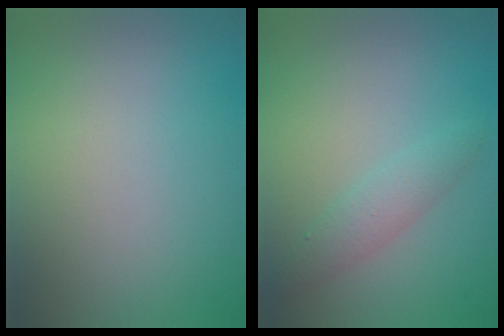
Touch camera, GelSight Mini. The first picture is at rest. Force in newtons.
{"total": 2.1, "press": 2.1, "slide": 0.1}